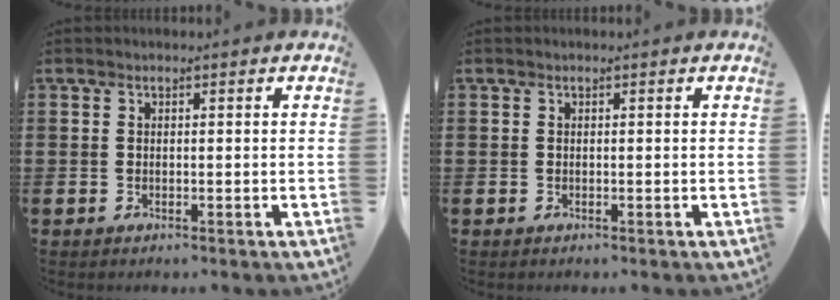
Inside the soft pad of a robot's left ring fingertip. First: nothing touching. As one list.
[{"total": 0.0}]